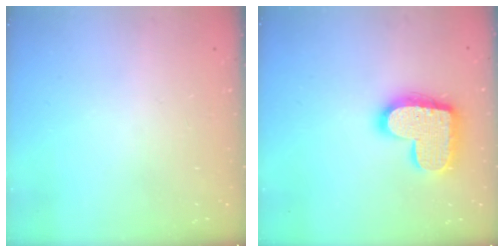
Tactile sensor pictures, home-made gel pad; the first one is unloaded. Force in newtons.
{"total": 17.5, "press": 17.5, "slide": 1.0}